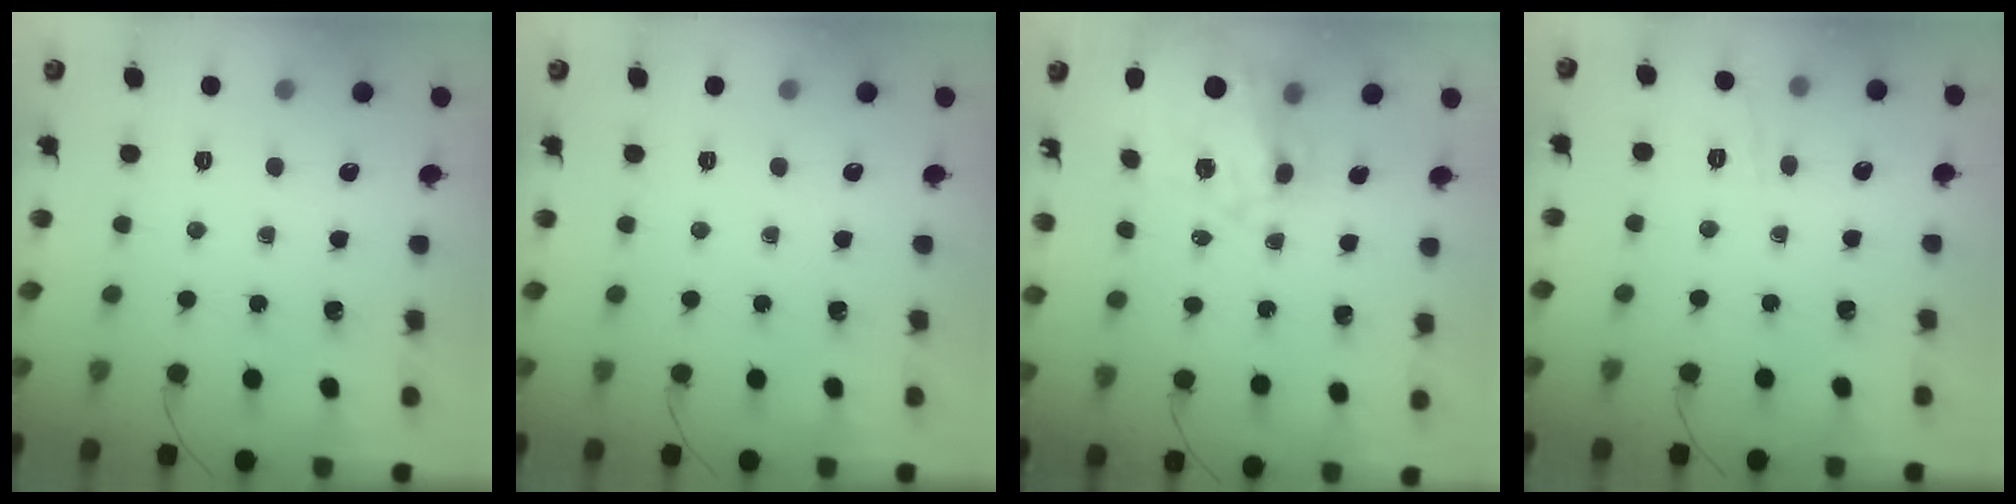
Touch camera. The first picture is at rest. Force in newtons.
{"total": 0.0}
{"total": 12.2, "press": 11.6, "slide": 3.7}
{"total": 1.8, "press": 0.3, "slide": 1.8}